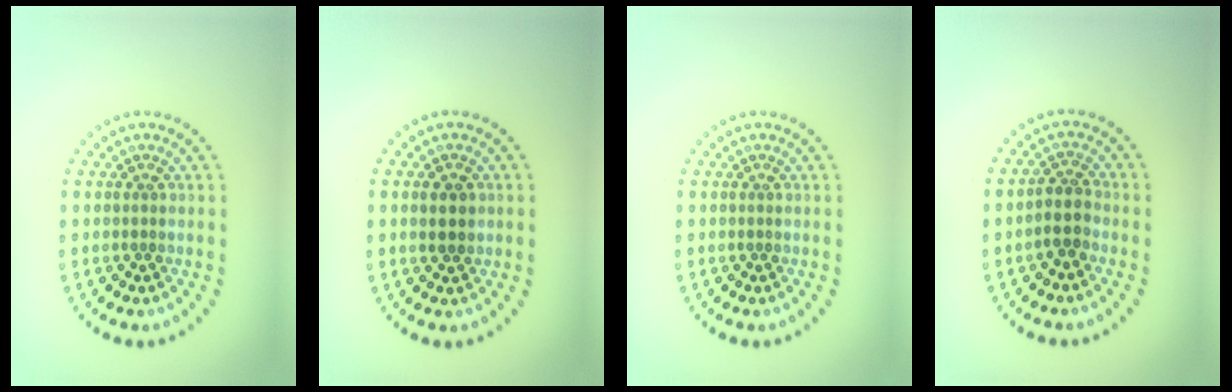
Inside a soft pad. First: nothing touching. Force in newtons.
{"total": 1.8, "press": 1.8, "slide": 0.3}
{"total": 0.0}
{"total": 2.2, "press": 1.9, "slide": 1.1}